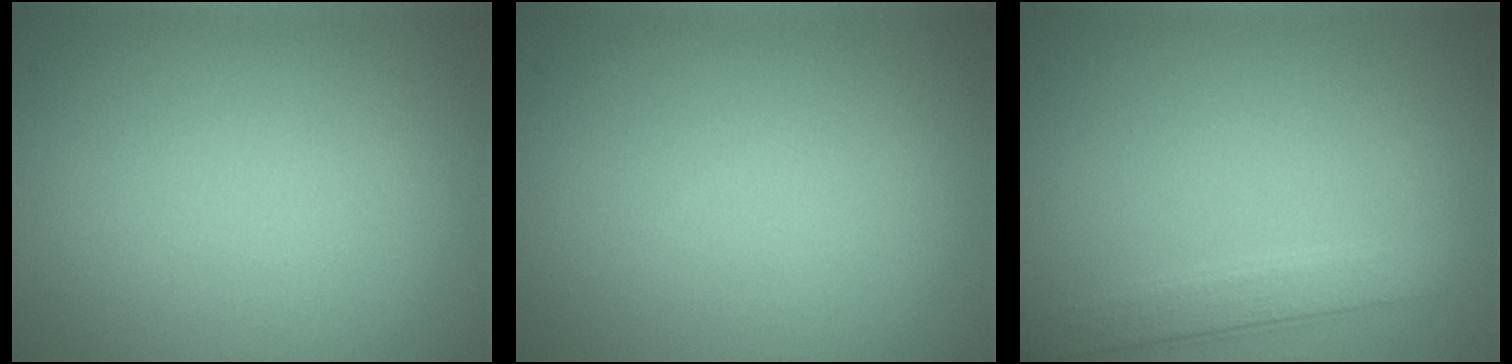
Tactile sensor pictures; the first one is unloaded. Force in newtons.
{"total": 0.0}
{"total": 2.6, "press": 2.6, "slide": 0.2}